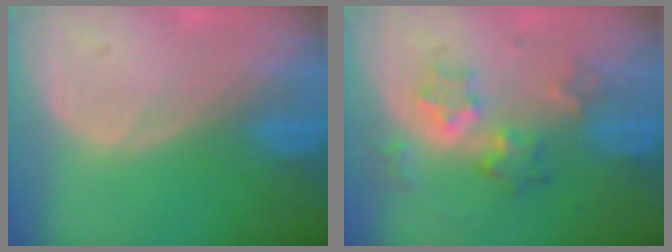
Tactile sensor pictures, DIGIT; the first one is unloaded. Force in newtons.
{"total": 6.4, "press": 5.5, "slide": 3.2}